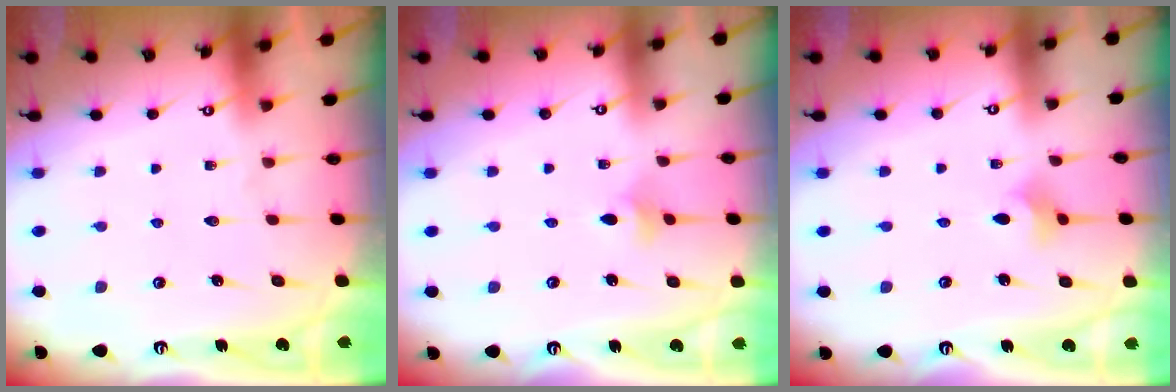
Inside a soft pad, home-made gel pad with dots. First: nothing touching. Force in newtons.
{"total": 2.6, "press": 2.5, "slide": 0.5}
{"total": 3.9, "press": 3.8, "slide": 0.9}